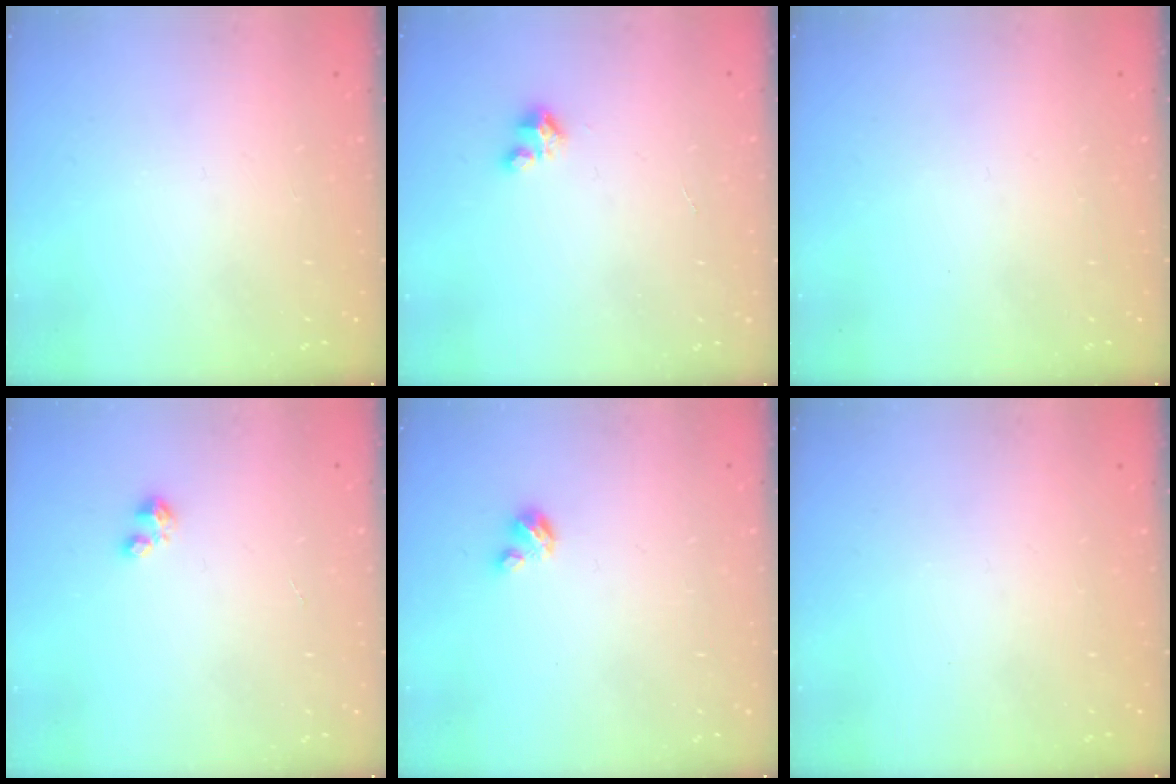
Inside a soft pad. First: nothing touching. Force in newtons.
{"total": 2.4, "press": 2.3, "slide": 0.2}
{"total": 0.0}
{"total": 2.5, "press": 2.4, "slide": 0.4}
{"total": 2.9, "press": 2.9, "slide": 0.3}
{"total": 0.0}